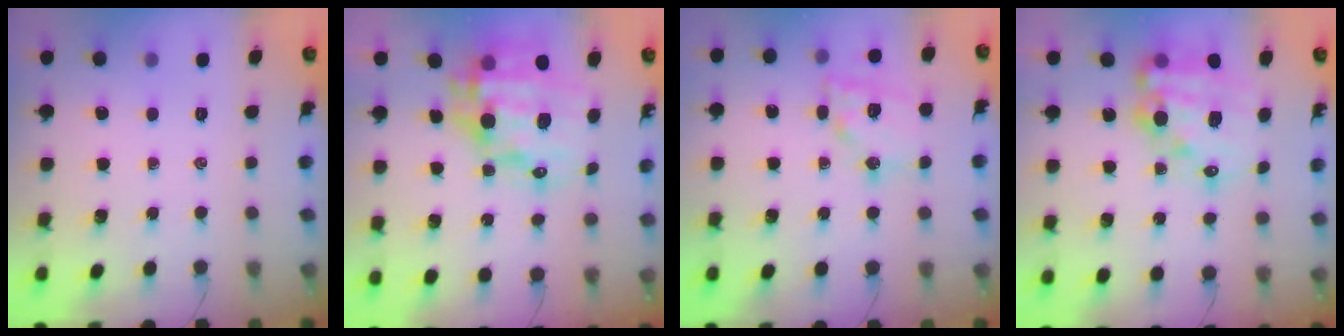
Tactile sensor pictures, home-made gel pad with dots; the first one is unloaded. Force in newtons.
{"total": 19.0, "press": 18.5, "slide": 4.4}
{"total": 15.0, "press": 14.8, "slide": 2.2}
{"total": 17.5, "press": 17.0, "slide": 4.2}